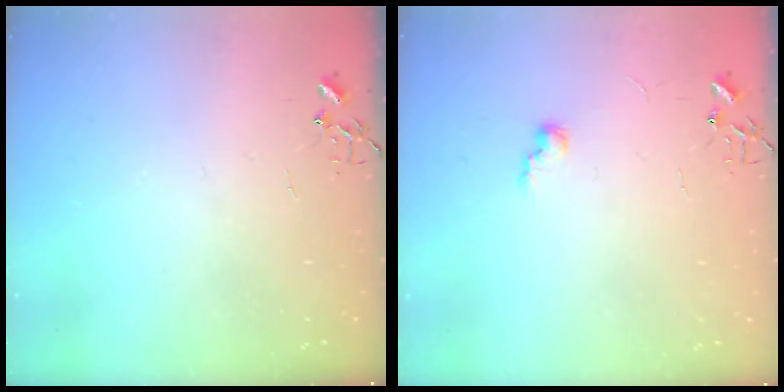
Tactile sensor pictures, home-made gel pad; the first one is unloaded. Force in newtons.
{"total": 6.2, "press": 6.2, "slide": 0.7}